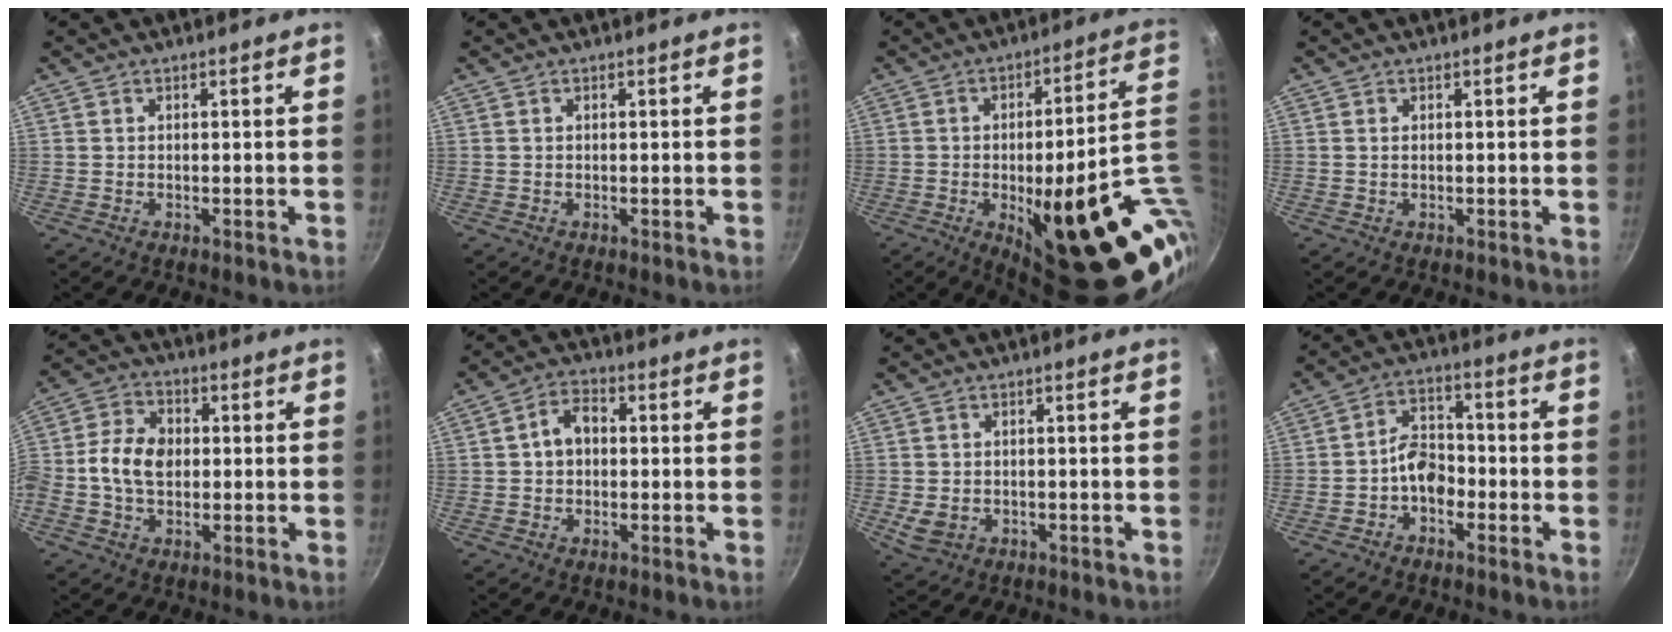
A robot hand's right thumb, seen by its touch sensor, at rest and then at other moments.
{"total": 0.0}
{"total": 30.9, "force": [-5.0, 10.9, 28.5], "torque": [-0.329, -0.005, -0.042]}
{"total": 0.5, "force": [0.1, 0.3, 0.4], "torque": [-0.008, 0.000, 0.002]}
{"total": 10.0, "force": [-0.2, 7.3, 6.8], "torque": [-0.109, 0.018, -0.022]}
{"total": 6.0, "force": [0.5, 4.4, 4.1], "torque": [-0.054, 0.014, -0.001]}
{"total": 4.3, "force": [-0.9, 3.4, 2.5], "torque": [-0.046, 0.002, -0.006]}
{"total": 6.5, "force": [-2.4, 4.5, 4.1], "torque": [-0.043, 0.035, -0.048]}